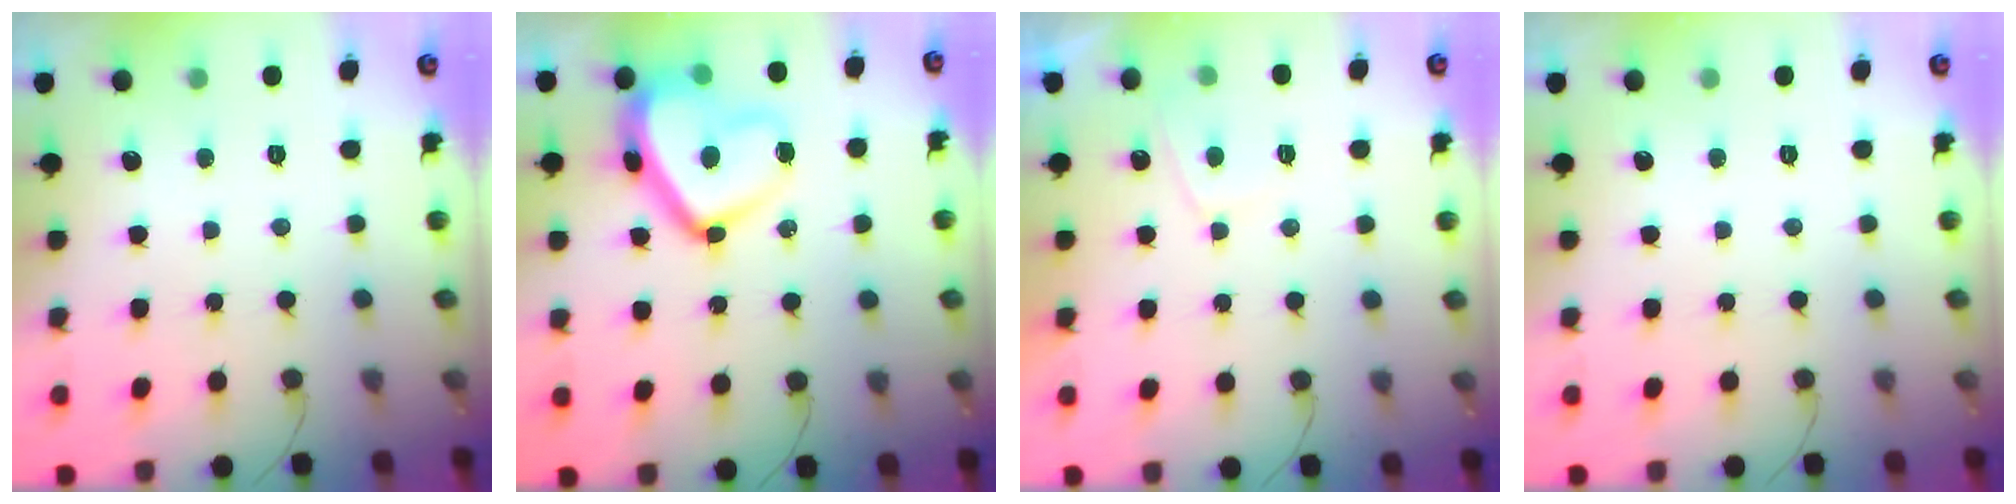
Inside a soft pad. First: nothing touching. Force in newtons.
{"total": 16.7, "press": 16.6, "slide": 1.5}
{"total": 2.7, "press": 2.6, "slide": 0.8}
{"total": 0.0}